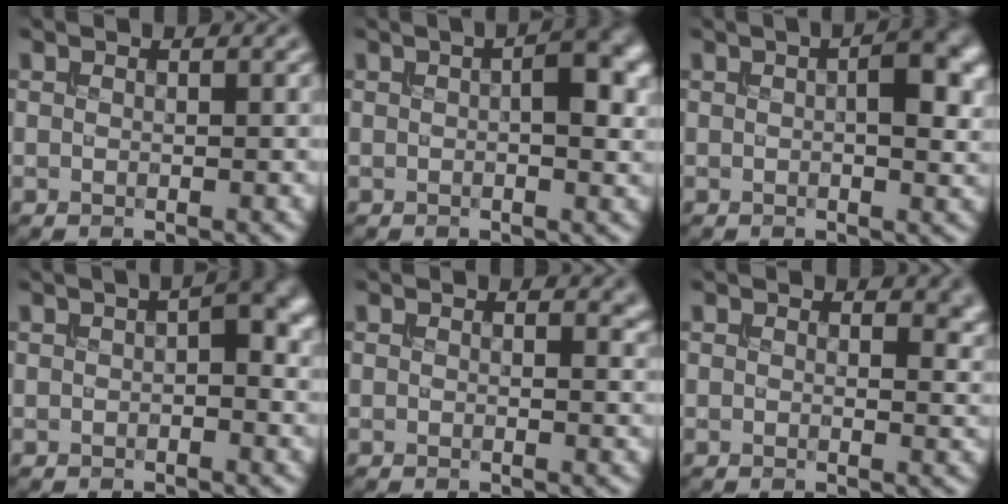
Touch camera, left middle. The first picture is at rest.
{"total": 4.0, "force": [0.6, 1.3, 3.7], "torque": [-0.054, 0.008, 0.006]}
{"total": 4.5, "force": [0.8, 1.6, 4.2], "torque": [-0.059, 0.007, 0.010]}
{"total": 3.5, "force": [0.5, 1.5, 3.1], "torque": [-0.042, 0.007, 0.004]}
{"total": 1.2, "force": [0.6, 0.8, 0.7], "torque": [-0.008, -0.004, 0.010]}
{"total": 2.2, "force": [1.1, 1.4, 1.3], "torque": [-0.016, -0.005, 0.015]}